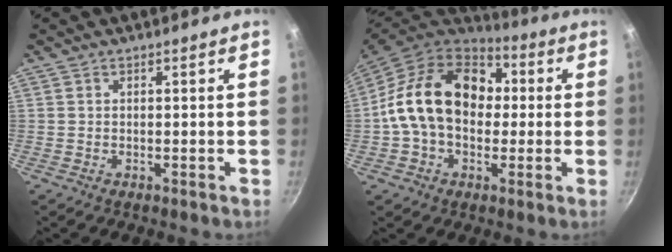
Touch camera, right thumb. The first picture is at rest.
{"total": 19.6, "force": [1.4, 14.3, 13.4], "torque": [-0.198, 0.036, 0.010]}